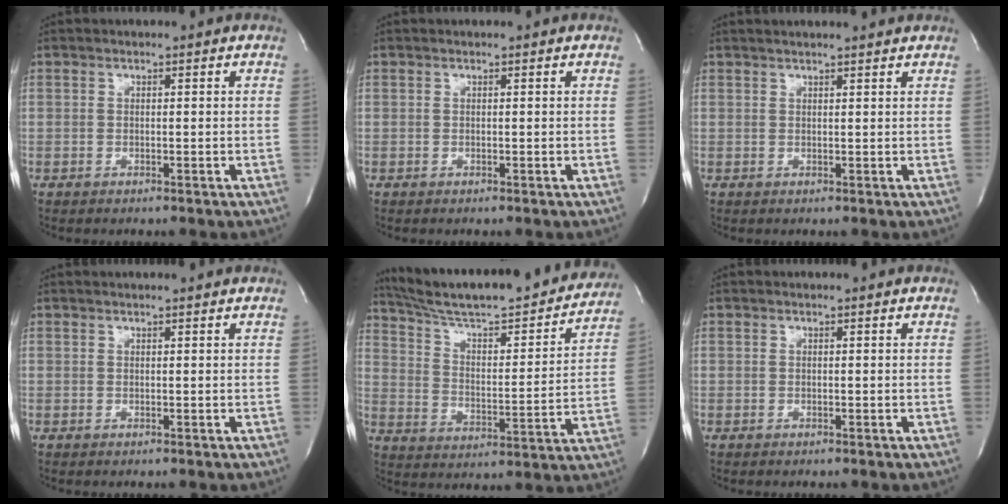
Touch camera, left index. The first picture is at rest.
{"total": 0.0}
{"total": 6.0, "force": [5.6, 0.1, 2.2], "torque": [-0.032, 0.017, 0.061]}
{"total": 2.0, "force": [1.9, 0.0, 0.6], "torque": [-0.011, 0.011, 0.022]}
{"total": 26.8, "force": [24.0, 3.5, 11.4], "torque": [-0.181, -0.031, 0.333]}
{"total": 0.0}